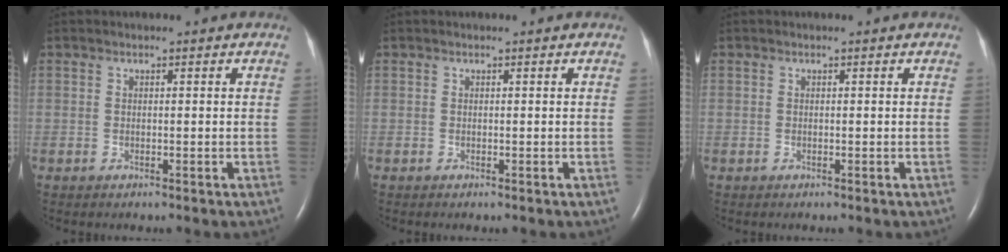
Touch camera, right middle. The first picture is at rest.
{"total": 0.0}
{"total": 0.0}